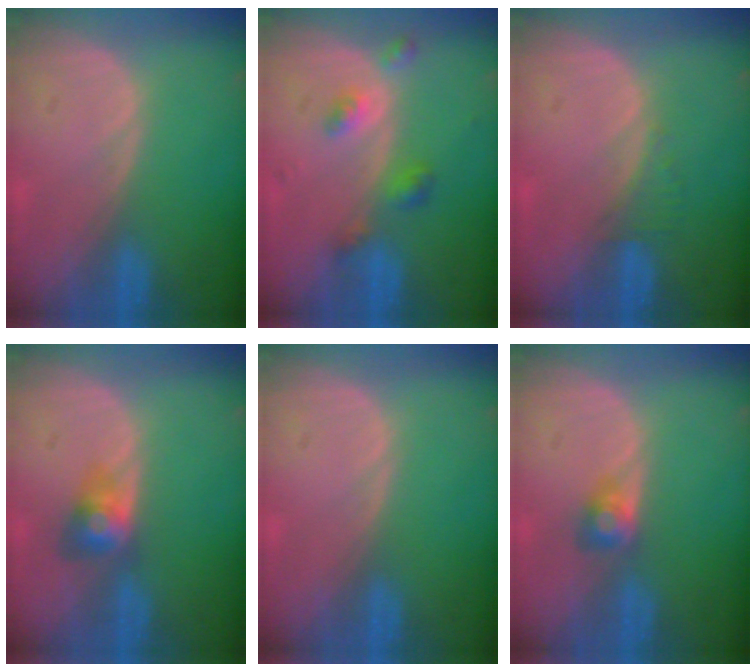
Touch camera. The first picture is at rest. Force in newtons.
{"total": 4.4, "press": 4.0, "slide": 2.0}
{"total": 1.3, "press": 1.2, "slide": 0.4}
{"total": 3.4, "press": 3.4, "slide": 0.2}
{"total": 0.0}
{"total": 2.4, "press": 2.4, "slide": 0.4}